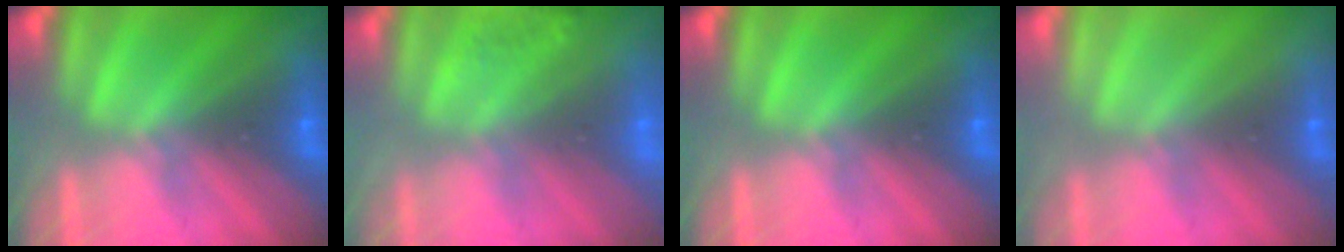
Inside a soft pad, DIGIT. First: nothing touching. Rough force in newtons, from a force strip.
{"total": 7.0}
{"total": 0.0}
{"total": 2.9}